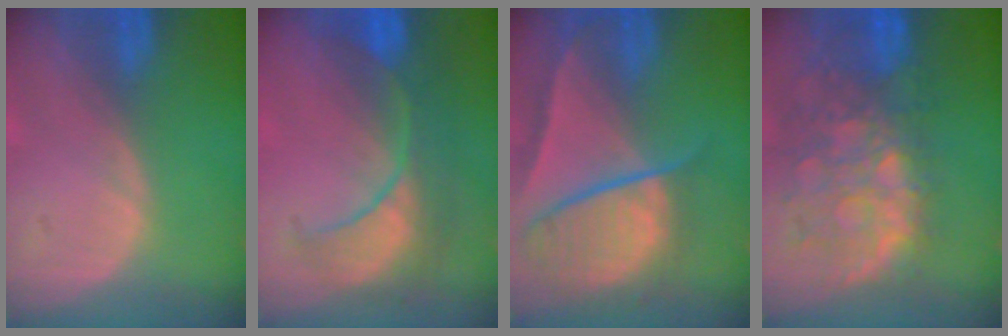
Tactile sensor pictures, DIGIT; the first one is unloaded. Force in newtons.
{"total": 8.5, "press": 8.4, "slide": 1.3}
{"total": 10.1, "press": 8.4, "slide": 5.5}
{"total": 11.2, "press": 9.7, "slide": 5.5}